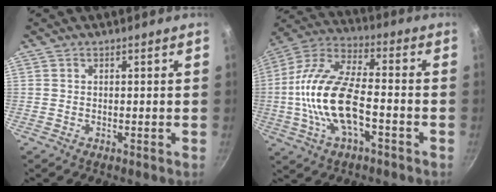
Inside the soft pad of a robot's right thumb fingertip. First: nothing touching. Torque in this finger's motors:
{"motor_torque": [0.02, 0.69, 1.78, -1.00, 0.68]}